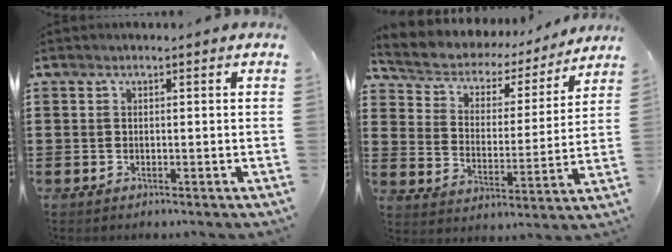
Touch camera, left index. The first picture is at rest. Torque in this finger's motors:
{"motor_torque": [1.66, -0.48, 0.41, 0.14]}